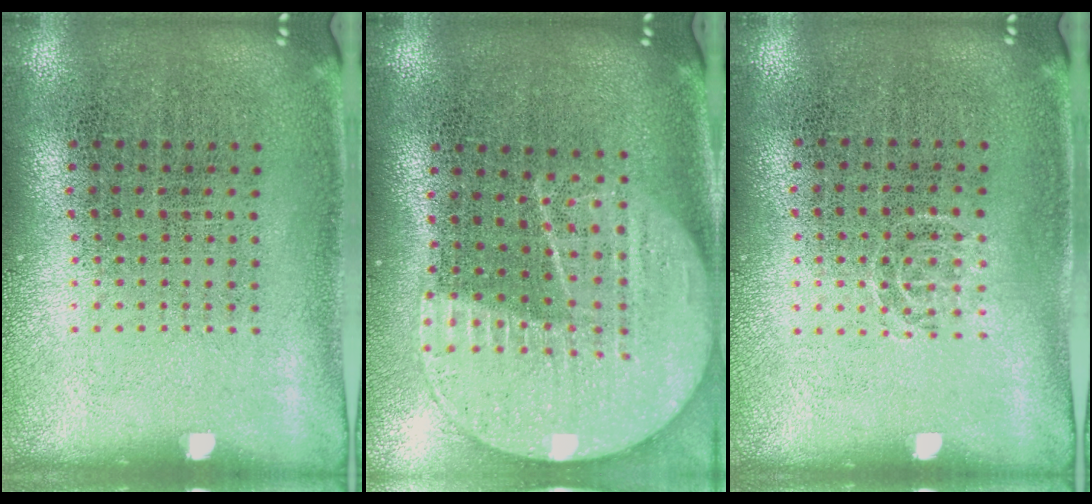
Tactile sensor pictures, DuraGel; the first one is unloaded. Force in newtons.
{"total": 2.2, "press": 2.0, "slide": 1.1}
{"total": 0.6, "press": 0.4, "slide": 0.4}